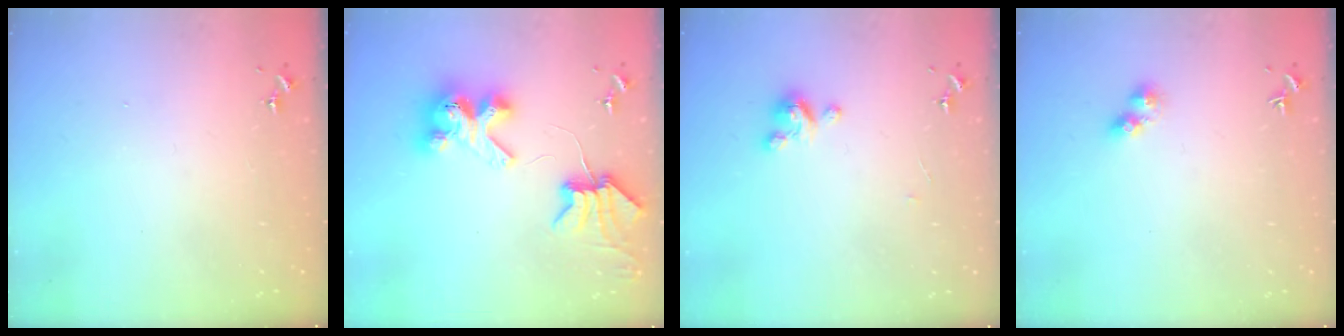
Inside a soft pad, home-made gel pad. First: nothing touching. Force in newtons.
{"total": 11.2, "press": 11.1, "slide": 1.3}
{"total": 5.1, "press": 5.0, "slide": 0.3}
{"total": 4.7, "press": 4.6, "slide": 0.8}